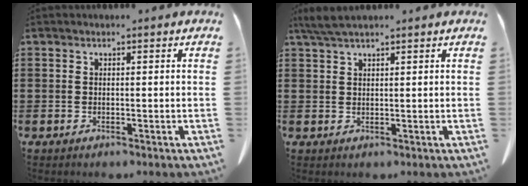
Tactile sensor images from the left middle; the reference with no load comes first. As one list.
[{"total": 2.8, "force": [2.1, 0.3, 1.8], "torque": [-0.041, -0.001, 0.042]}]